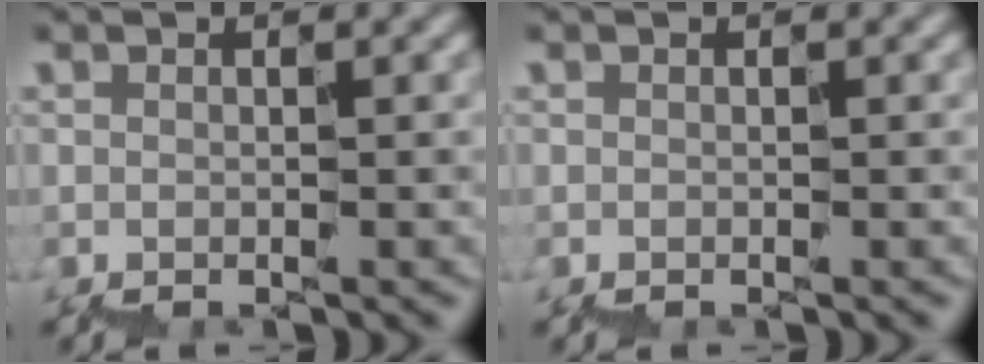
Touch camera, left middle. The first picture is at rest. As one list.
[{"total": 0.0}]